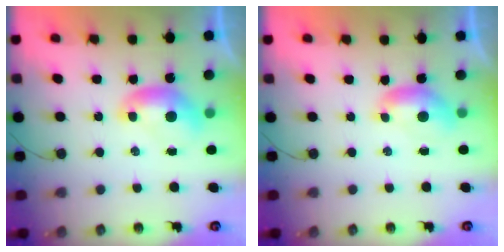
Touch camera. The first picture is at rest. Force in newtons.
{"total": 1.3, "press": 1.1, "slide": 0.6}